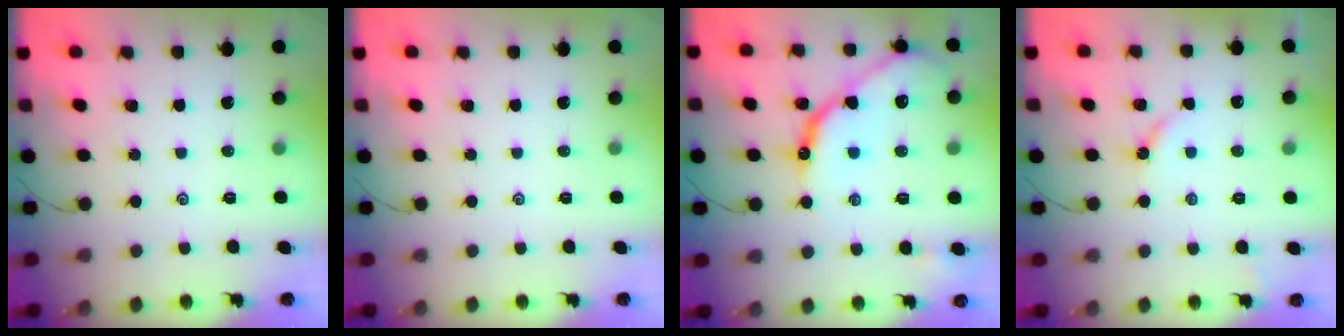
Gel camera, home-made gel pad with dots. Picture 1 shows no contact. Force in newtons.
{"total": 0.0}
{"total": 13.8, "press": 13.7, "slide": 1.2}
{"total": 3.5, "press": 3.5, "slide": 0.4}